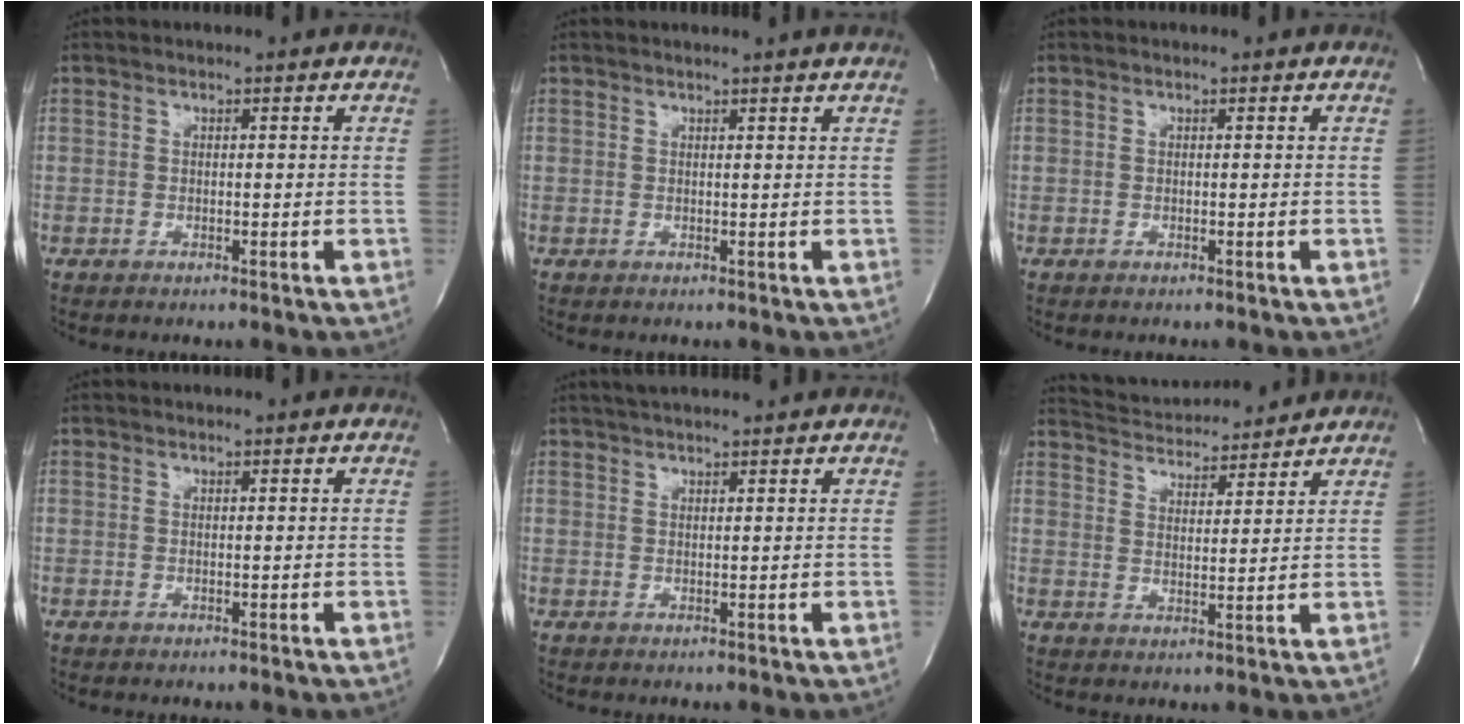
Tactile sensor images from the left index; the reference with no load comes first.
{"total": 2.1, "force": [1.8, -0.8, 0.7], "torque": [-0.019, -0.004, 0.024]}
{"total": 0.0}
{"total": 0.0}
{"total": 5.8, "force": [5.2, 0.3, 2.6], "torque": [-0.042, 0.029, 0.077]}
{"total": 11.0, "force": [10.7, 1.5, 2.3], "torque": [-0.043, 0.015, 0.165]}